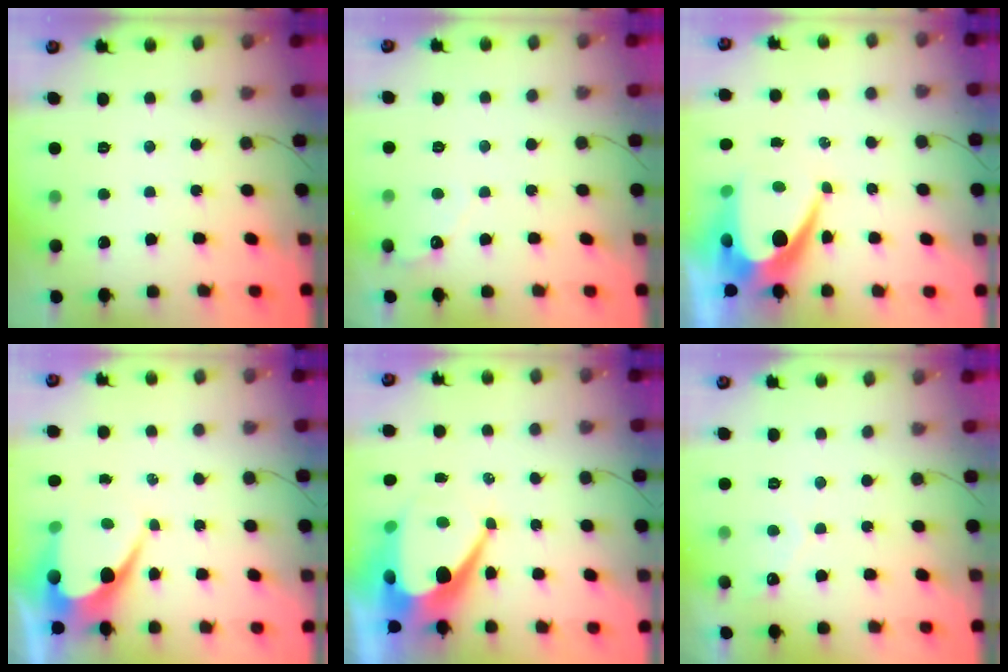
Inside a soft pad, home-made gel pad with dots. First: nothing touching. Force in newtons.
{"total": 2.6, "press": 2.6, "slide": 0.2}
{"total": 11.2, "press": 11.1, "slide": 0.9}
{"total": 8.8, "press": 8.8, "slide": 0.7}
{"total": 14.3, "press": 14.2, "slide": 1.1}
{"total": 2.5, "press": 2.5, "slide": 0.0}